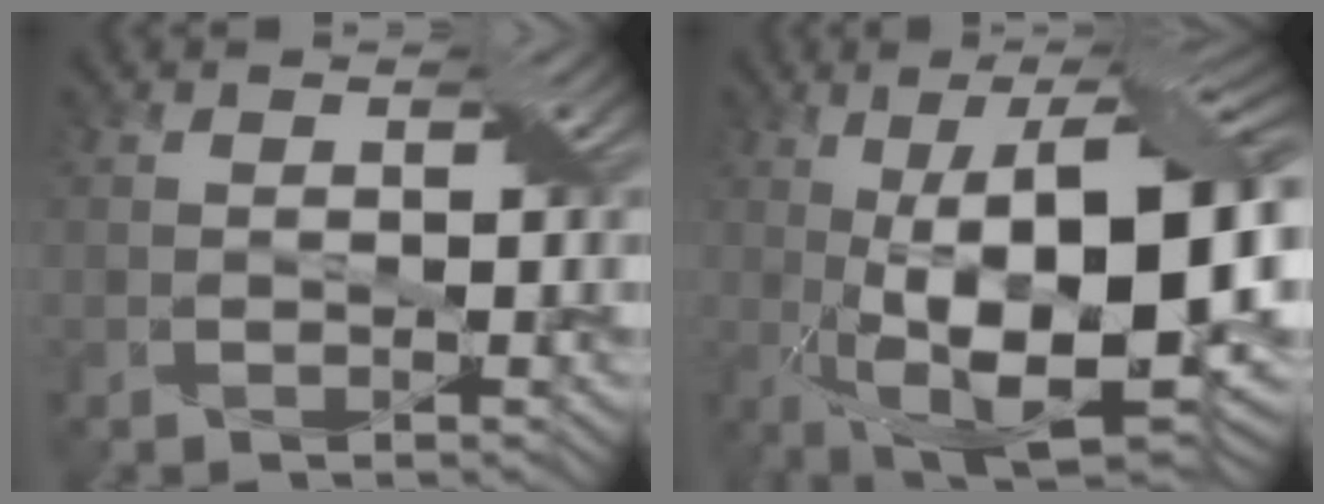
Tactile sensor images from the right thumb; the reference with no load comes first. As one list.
[{"total": 19.1, "force": [-0.6, 7.0, 17.8], "torque": [-0.272, 0.007, -0.012]}]